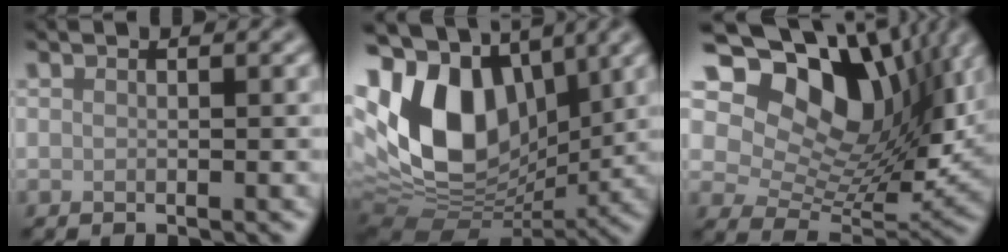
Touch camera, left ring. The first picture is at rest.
{"total": 14.4, "force": [1.9, 9.8, 10.3], "torque": [-0.220, 0.000, 0.030]}
{"total": 12.8, "force": [4.6, 8.2, 8.7], "torque": [-0.140, 0.007, 0.075]}